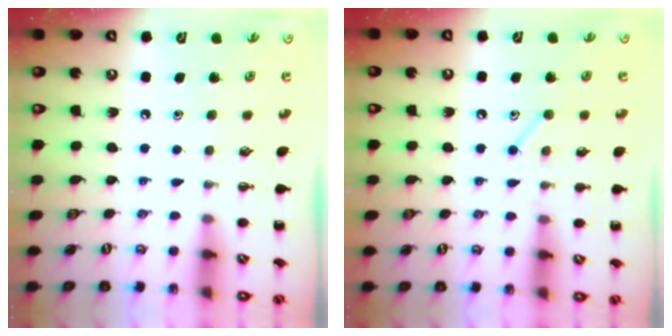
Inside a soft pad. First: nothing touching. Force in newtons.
{"total": 7.4, "press": 7.2, "slide": 1.4}